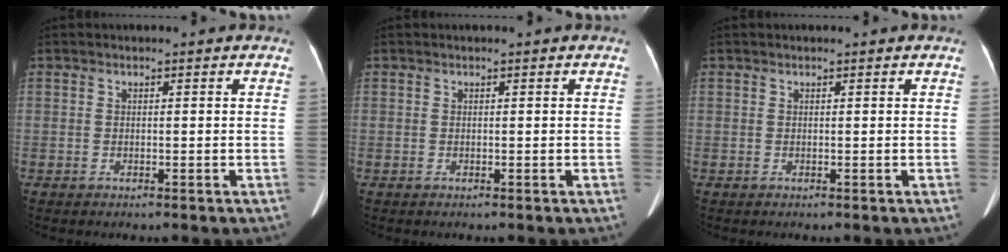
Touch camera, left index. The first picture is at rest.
{"total": 0.0}
{"total": 0.0}